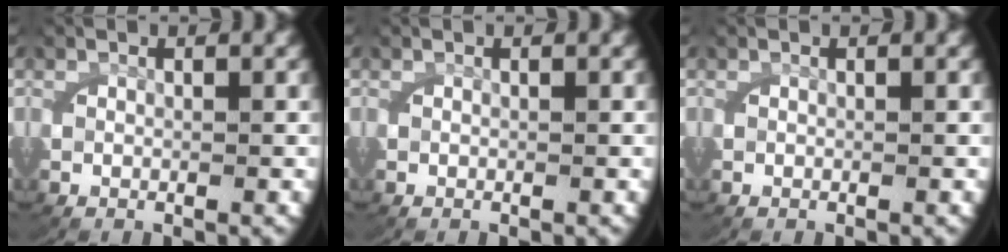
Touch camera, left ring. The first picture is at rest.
{"total": 0.0}
{"total": 0.0}